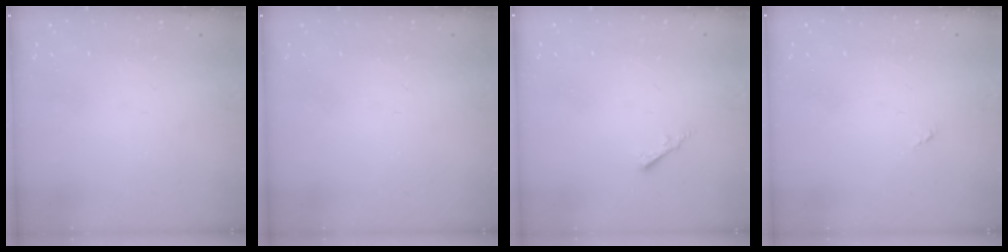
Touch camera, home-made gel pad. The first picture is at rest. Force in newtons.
{"total": 0.0}
{"total": 1.8, "press": 1.7, "slide": 0.5}
{"total": 0.0}